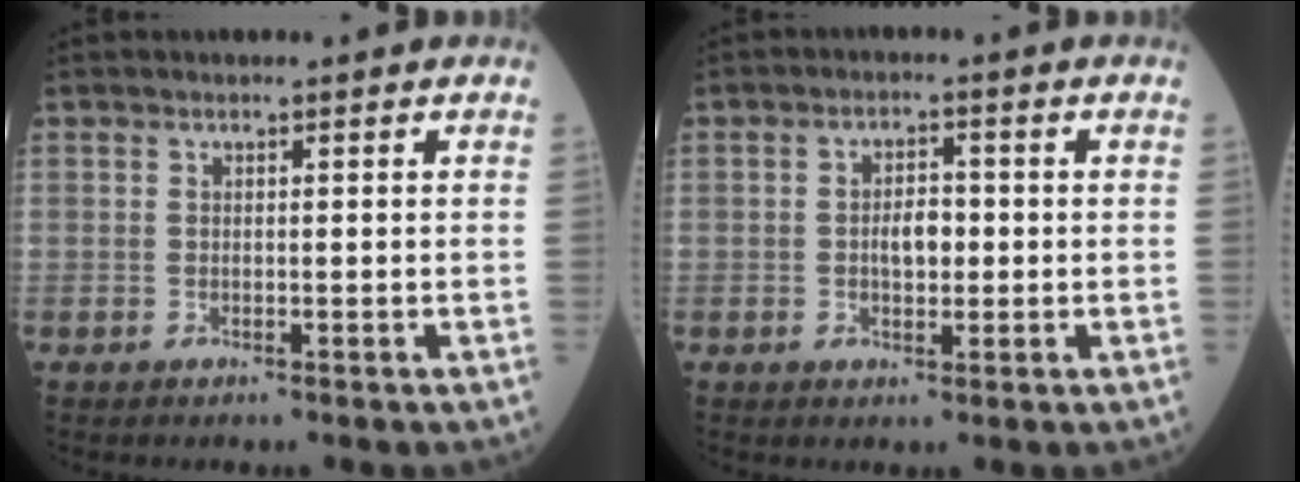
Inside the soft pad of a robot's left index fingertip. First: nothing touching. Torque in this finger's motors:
{"motor_torque": [0.33, -0.29, 0.07, 0.03]}